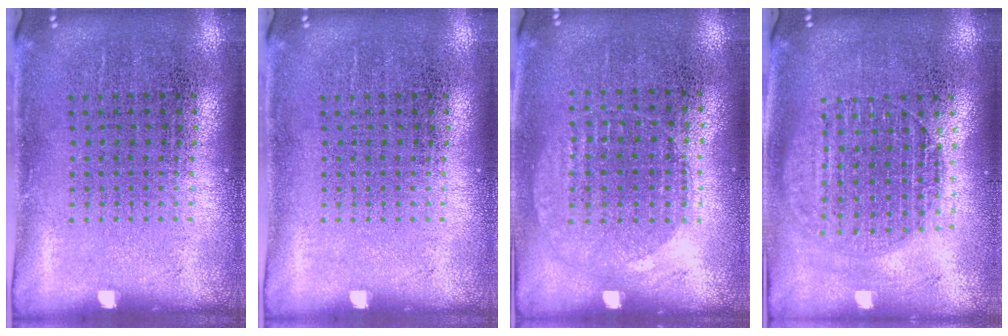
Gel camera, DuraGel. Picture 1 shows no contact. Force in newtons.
{"total": 0.0}
{"total": 1.0, "press": 0.9, "slide": 0.4}
{"total": 1.6, "press": 1.4, "slide": 0.7}